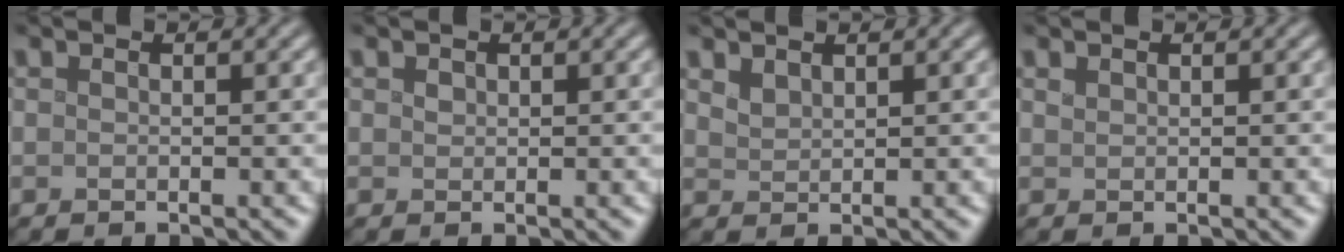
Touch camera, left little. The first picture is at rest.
{"total": 0.6, "force": [0.3, 0.4, 0.2], "torque": [-0.004, -0.002, 0.007]}
{"total": 1.3, "force": [1.2, 0.5, 0.4], "torque": [-0.014, -0.001, 0.028]}
{"total": 0.5, "force": [0.5, 0.2, 0.1], "torque": [-0.004, 0.000, 0.012]}